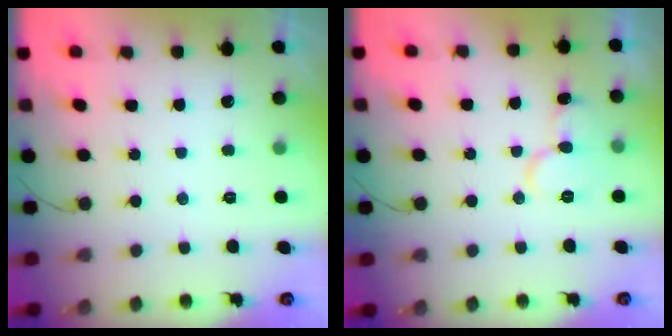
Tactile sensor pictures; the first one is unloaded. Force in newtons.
{"total": 9.4, "press": 9.3, "slide": 1.2}